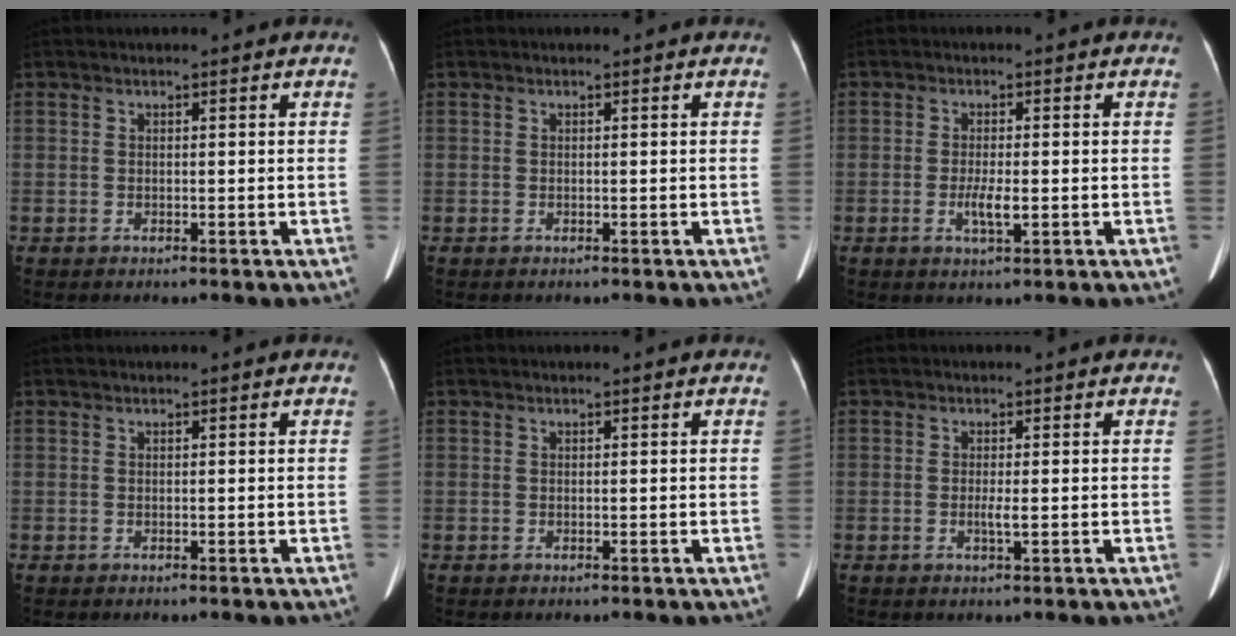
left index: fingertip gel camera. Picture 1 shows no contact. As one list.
[{"total": 0.0}, {"total": 3.0, "force": [-0.8, 0.6, 2.8], "torque": [-0.058, -0.003, -0.013]}, {"total": 0.0}, {"total": 0.0}, {"total": 1.3, "force": [-0.3, 0.0, 1.2], "torque": [-0.027, -0.003, -0.006]}]